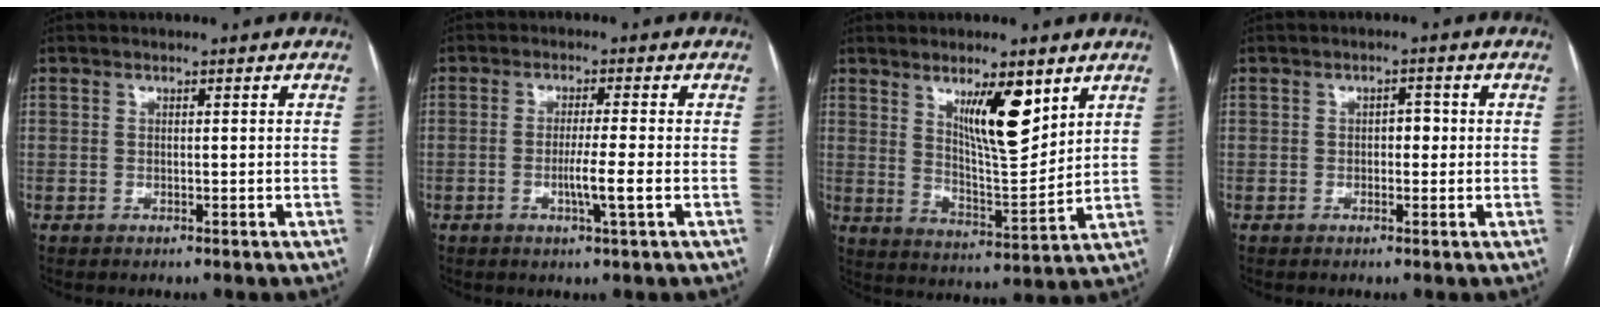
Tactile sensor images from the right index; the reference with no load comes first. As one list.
[{"total": 4.3, "force": [-1.2, -0.5, 4.1], "torque": [-0.074, -0.008, -0.021]}, {"total": 10.2, "force": [5.5, 2.1, 8.4], "torque": [-0.143, -0.011, 0.098]}, {"total": 1.6, "force": [-0.2, 1.1, 1.2], "torque": [-0.012, 0.009, -0.006]}]